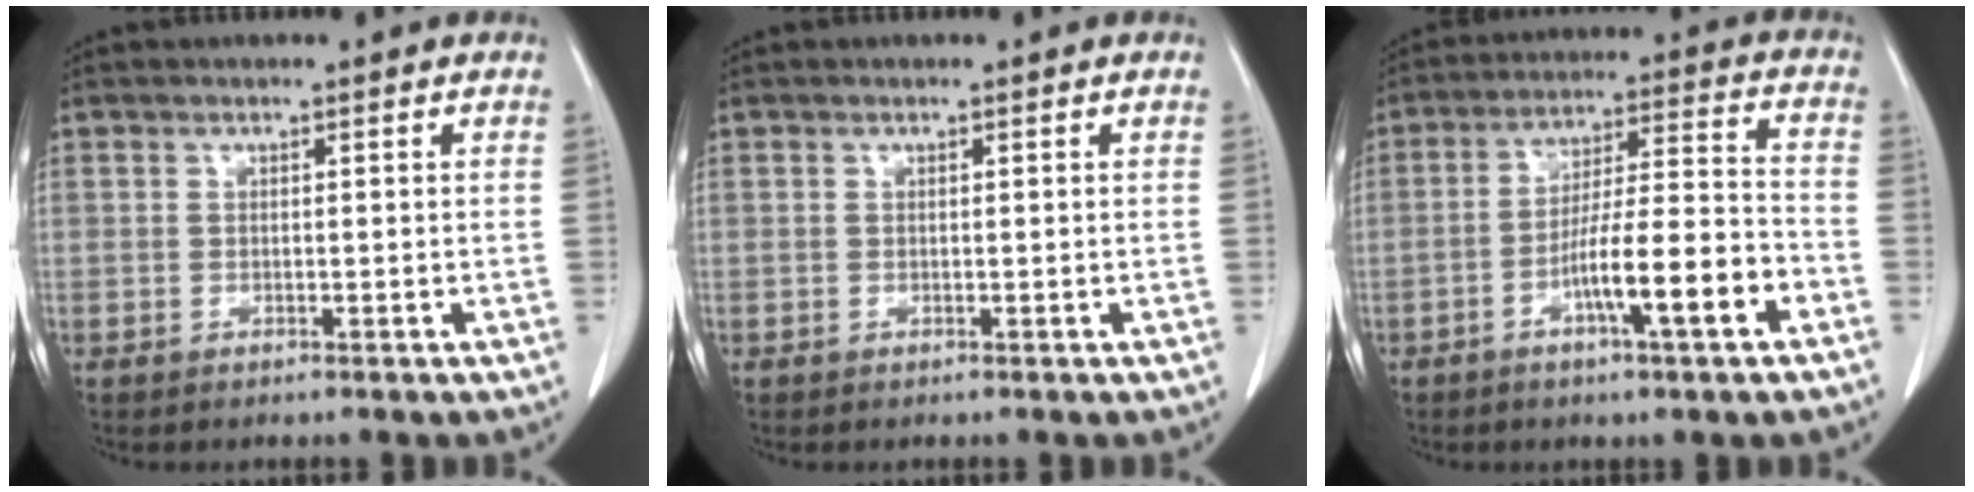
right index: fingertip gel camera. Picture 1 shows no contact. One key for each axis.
{"total": 0.0}
{"total": 12.0, "fx": -5.1, "fy": 0.7, "fz": 10.9, "tx": -0.177, "ty": 0.009, "tz": -0.083}